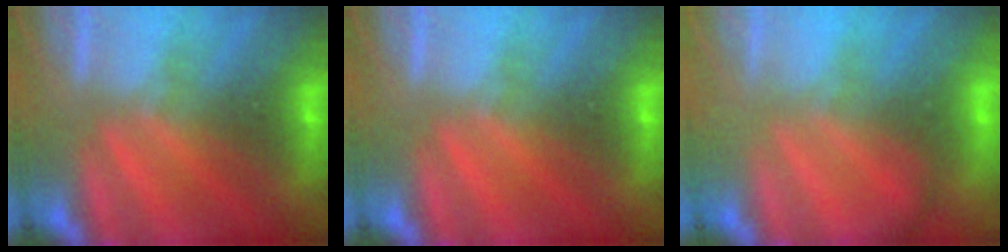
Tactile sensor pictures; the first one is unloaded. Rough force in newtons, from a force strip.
{"total": 0.0}
{"total": 2.1}